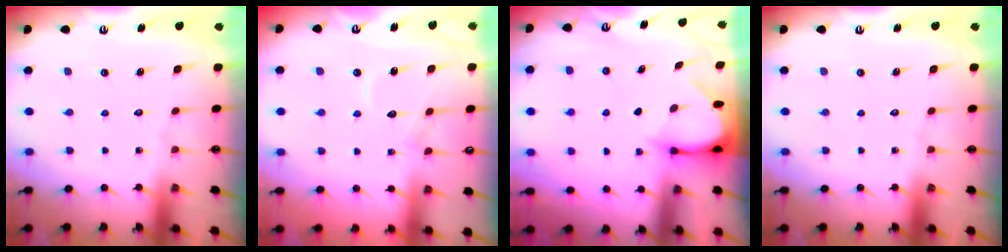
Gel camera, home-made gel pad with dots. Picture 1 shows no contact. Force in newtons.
{"total": 8.1, "press": 8.1, "slide": 0.6}
{"total": 3.5, "press": 3.4, "slide": 0.3}
{"total": 0.0}